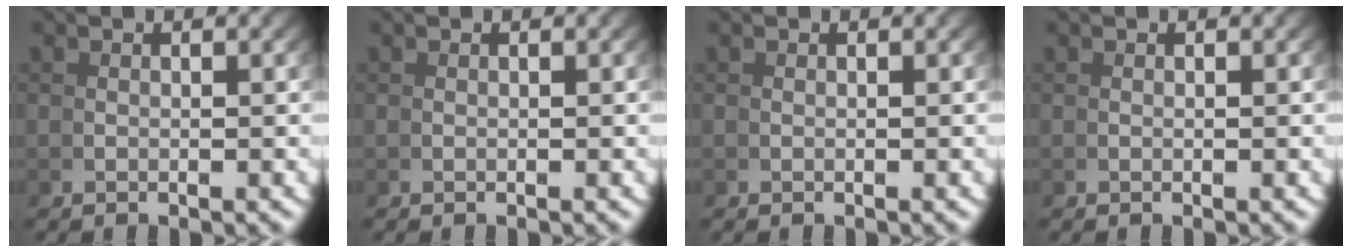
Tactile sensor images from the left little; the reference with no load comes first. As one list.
[{"total": 0.0}, {"total": 0.0}, {"total": 0.0}]